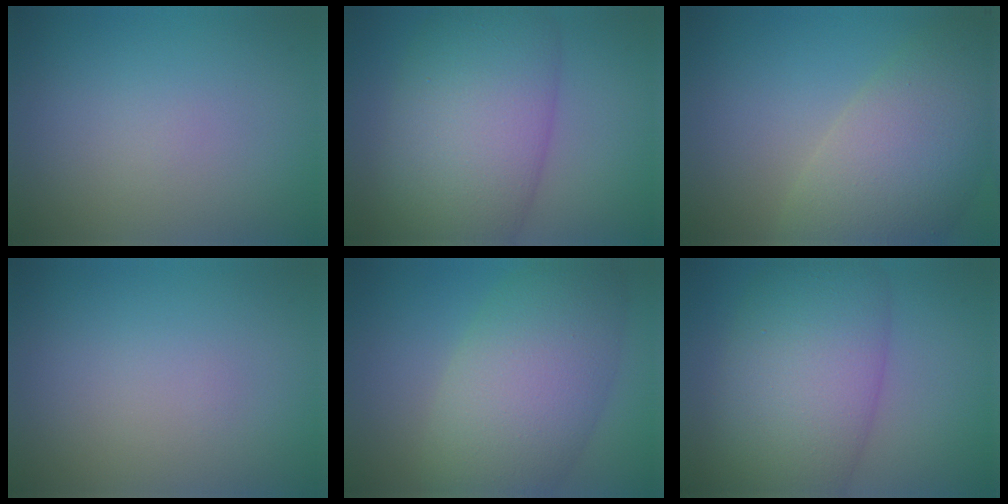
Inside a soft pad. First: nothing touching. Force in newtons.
{"total": 12.1, "press": 12.0, "slide": 0.4}
{"total": 9.6, "press": 9.5, "slide": 0.7}
{"total": 0.0}
{"total": 9.6, "press": 9.6, "slide": 0.5}
{"total": 11.3, "press": 11.3, "slide": 0.5}